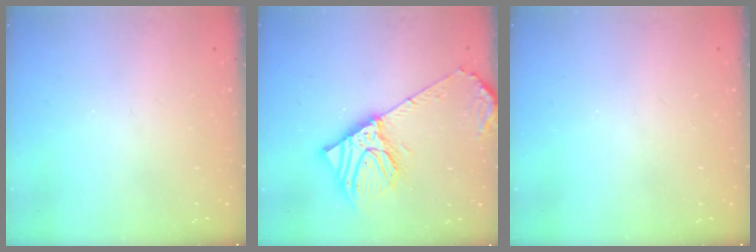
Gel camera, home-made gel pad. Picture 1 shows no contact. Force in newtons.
{"total": 14.1, "press": 13.9, "slide": 2.6}
{"total": 0.0}